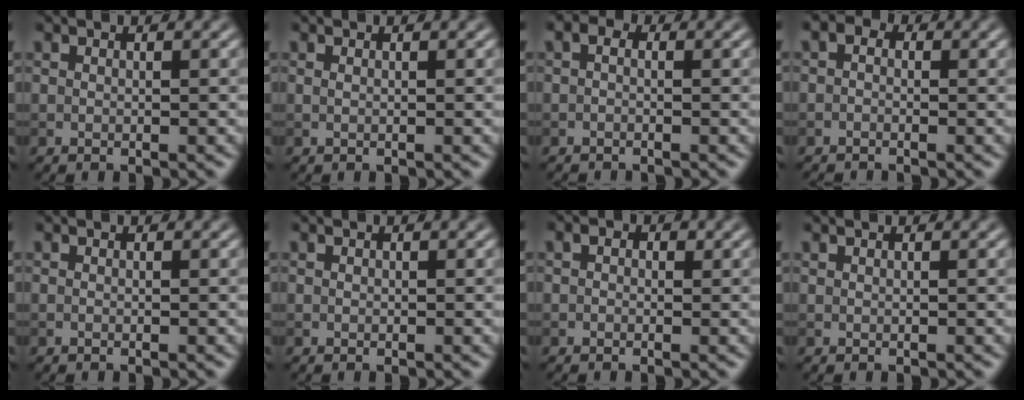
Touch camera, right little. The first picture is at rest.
{"total": 0.0}
{"total": 1.0, "force": [-0.7, 0.5, 0.5], "torque": [-0.011, -0.003, -0.017]}
{"total": 1.3, "force": [-0.7, 0.9, 0.6], "torque": [-0.009, -0.001, -0.021]}
{"total": 0.0}
{"total": 0.0}
{"total": 0.8, "force": [0.0, 0.7, 0.5], "torque": [-0.007, -0.003, -0.006]}
{"total": 0.0}